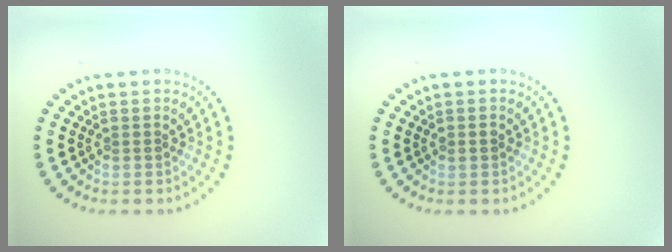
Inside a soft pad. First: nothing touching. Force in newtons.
{"total": 1.0, "press": 1.0, "slide": 0.3}